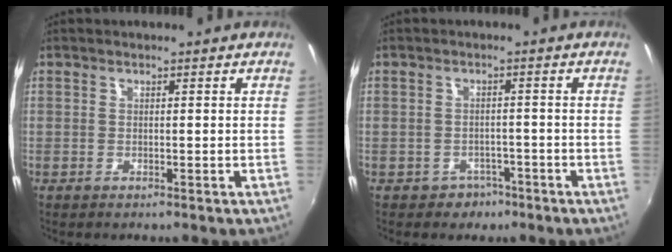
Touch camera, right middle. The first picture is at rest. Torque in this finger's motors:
{"motor_torque": [0.17, -0.30, -0.01, 0.00]}